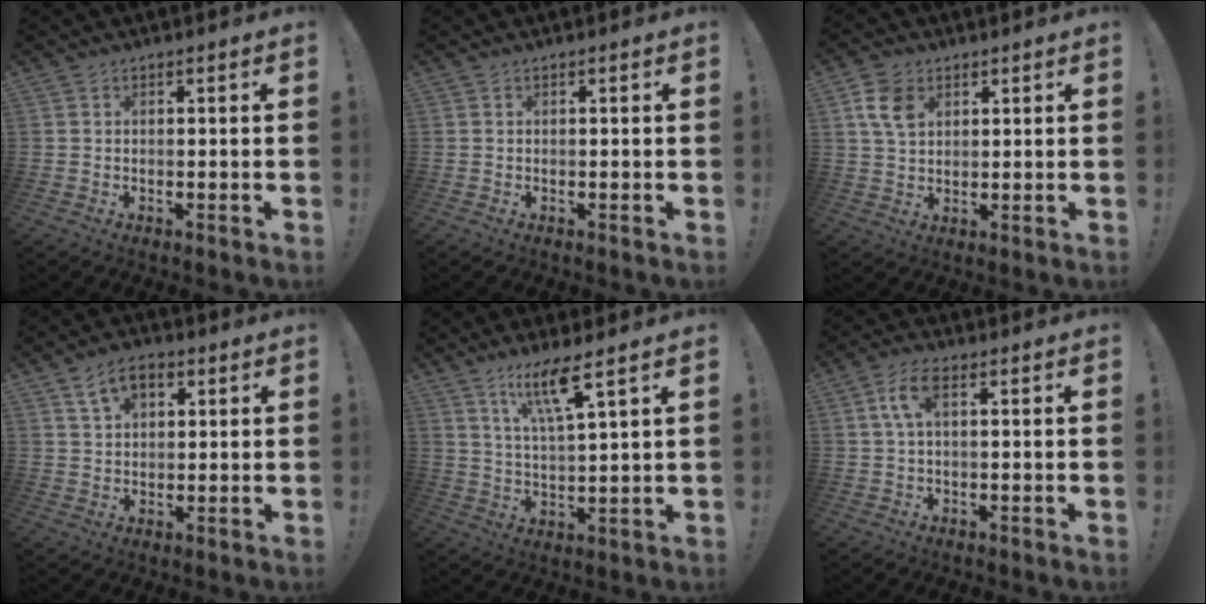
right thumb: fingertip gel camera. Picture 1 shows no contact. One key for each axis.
{"total": 0.0}
{"total": 8.0, "fx": 3.2, "fy": 5.6, "fz": 4.8, "tx": -0.083, "ty": -0.001, "tz": 0.062}
{"total": 8.0, "fx": 3.6, "fy": 5.0, "fz": 5.2, "tx": -0.080, "ty": 0.002, "tz": 0.066}
{"total": 10.3, "fx": 6.4, "fy": 1.3, "fz": 8.0, "tx": -0.135, "ty": -0.026, "tz": 0.102}
{"total": 6.3, "fx": 1.6, "fy": 2.5, "fz": 5.6, "tx": -0.116, "ty": 0.006, "tz": 0.031}